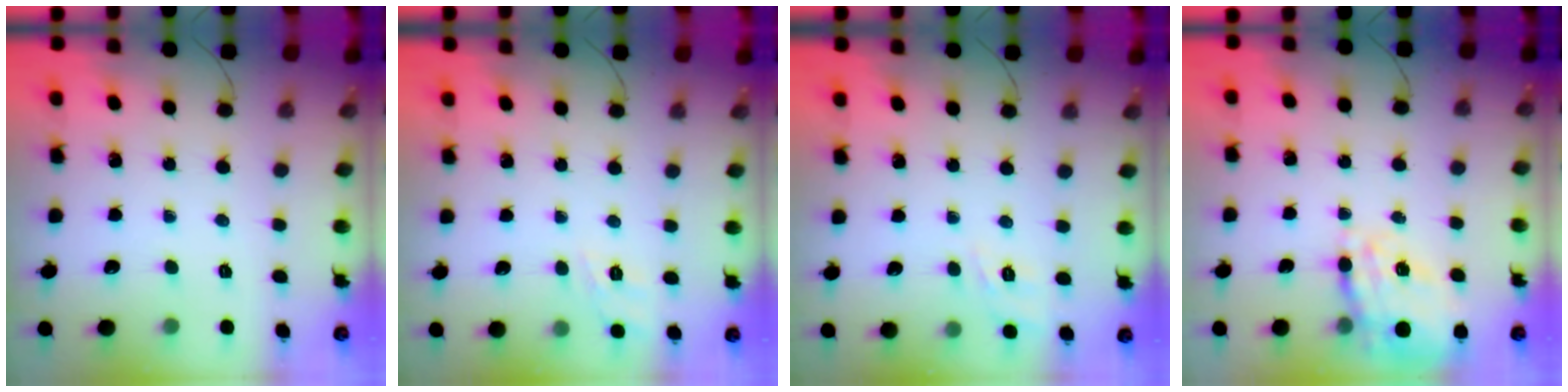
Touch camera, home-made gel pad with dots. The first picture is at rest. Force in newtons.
{"total": 8.8, "press": 8.7, "slide": 1.8}
{"total": 2.0, "press": 0.6, "slide": 1.9}
{"total": 19.4, "press": 19.3, "slide": 1.9}